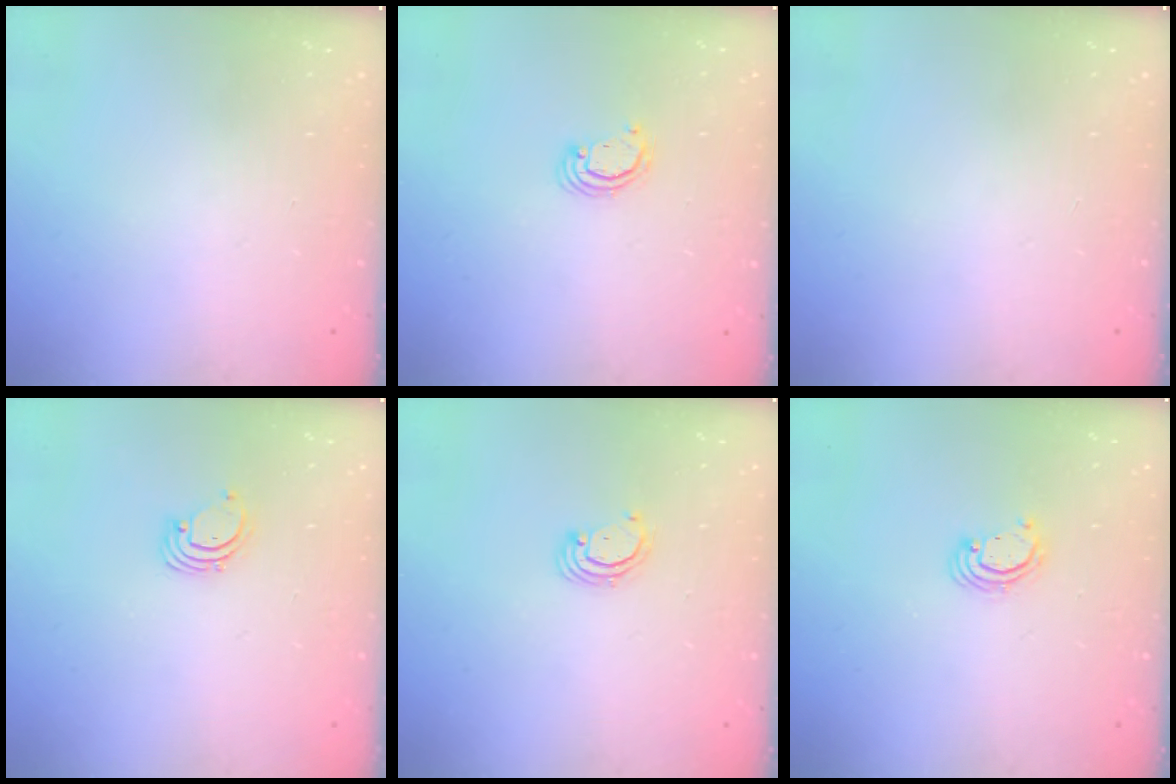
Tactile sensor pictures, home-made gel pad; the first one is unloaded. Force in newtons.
{"total": 2.4, "press": 2.4, "slide": 0.3}
{"total": 0.0}
{"total": 1.6, "press": 1.6, "slide": 0.1}
{"total": 2.8, "press": 2.8, "slide": 0.2}
{"total": 2.4, "press": 2.4, "slide": 0.1}